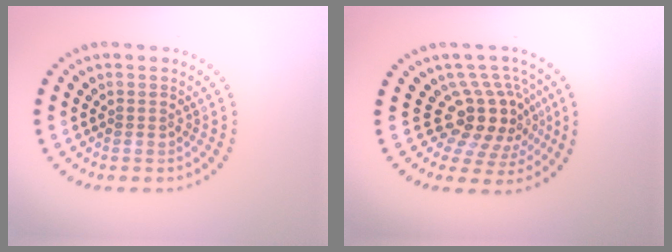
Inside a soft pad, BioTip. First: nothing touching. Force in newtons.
{"total": 5.0, "press": 3.7, "slide": 3.4}